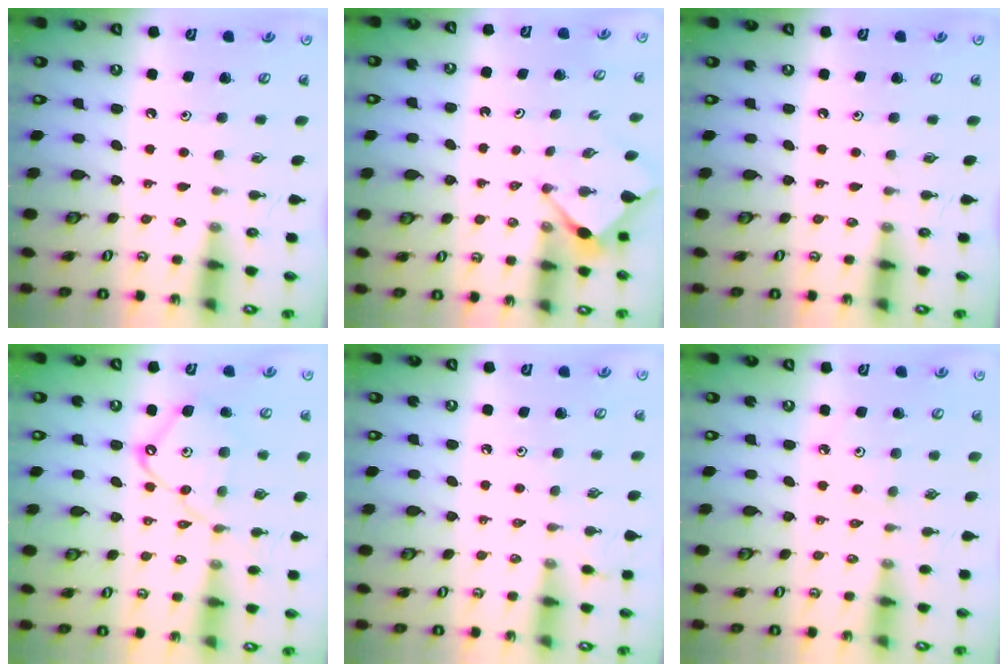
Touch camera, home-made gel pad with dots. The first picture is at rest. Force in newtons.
{"total": 2.8, "press": 2.8, "slide": 0.3}
{"total": 0.0}
{"total": 11.6, "press": 11.5, "slide": 1.0}
{"total": 2.5, "press": 2.4, "slide": 0.6}
{"total": 3.7, "press": 3.7, "slide": 0.7}